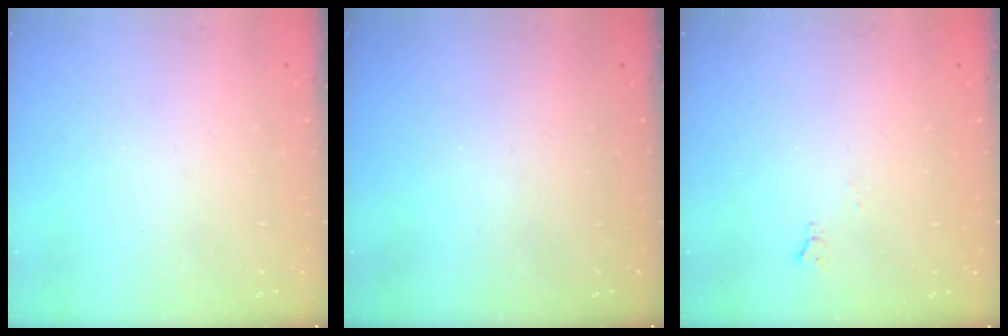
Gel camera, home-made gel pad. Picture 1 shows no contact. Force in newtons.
{"total": 0.0}
{"total": 4.2, "press": 4.2, "slide": 0.7}